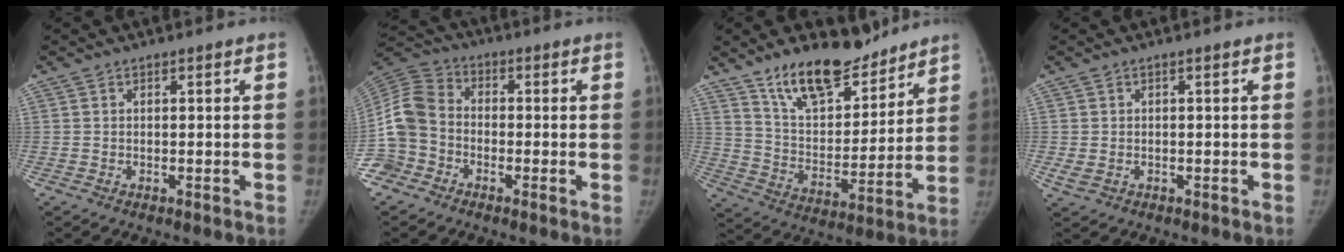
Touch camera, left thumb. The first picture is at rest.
{"total": 10.9, "force": [-3.5, 9.0, 5.0], "torque": [-0.102, 0.036, -0.079]}
{"total": 16.8, "force": [12.9, 6.9, 8.2], "torque": [-0.089, -0.081, 0.227]}
{"total": 2.0, "force": [-0.2, 1.3, 1.5], "torque": [-0.034, 0.000, 0.001]}